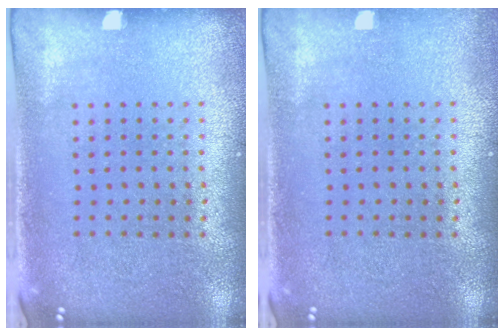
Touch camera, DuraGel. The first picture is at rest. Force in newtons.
{"total": 0.7, "press": 0.7, "slide": 0.1}